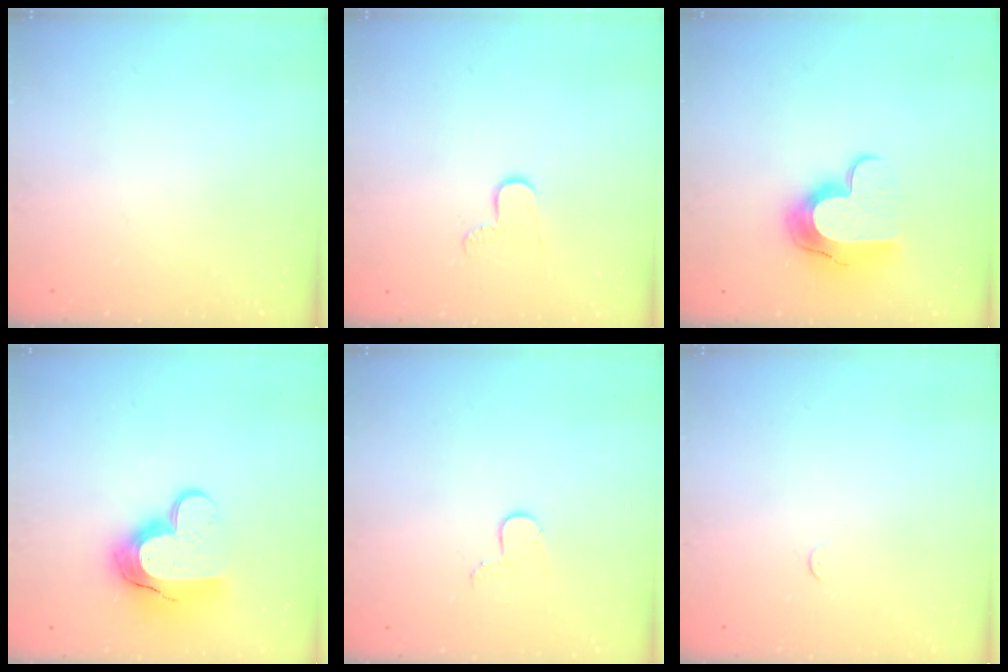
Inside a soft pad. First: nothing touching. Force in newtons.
{"total": 7.0, "press": 7.0, "slide": 0.6}
{"total": 12.5, "press": 12.5, "slide": 0.7}
{"total": 15.4, "press": 15.3, "slide": 1.1}
{"total": 3.3, "press": 3.3, "slide": 0.3}
{"total": 2.3, "press": 2.3, "slide": 0.3}